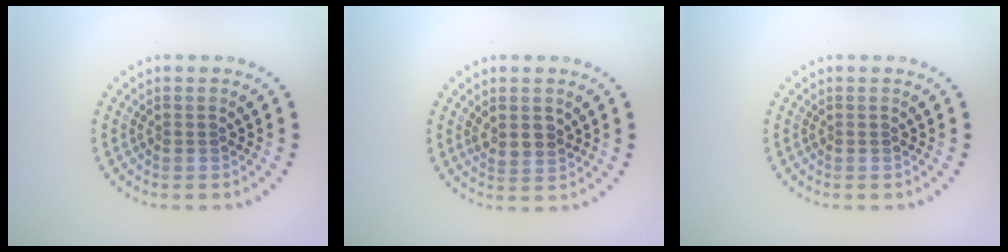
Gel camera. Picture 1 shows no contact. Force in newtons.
{"total": 1.9, "press": 1.8, "slide": 0.8}
{"total": 0.0}